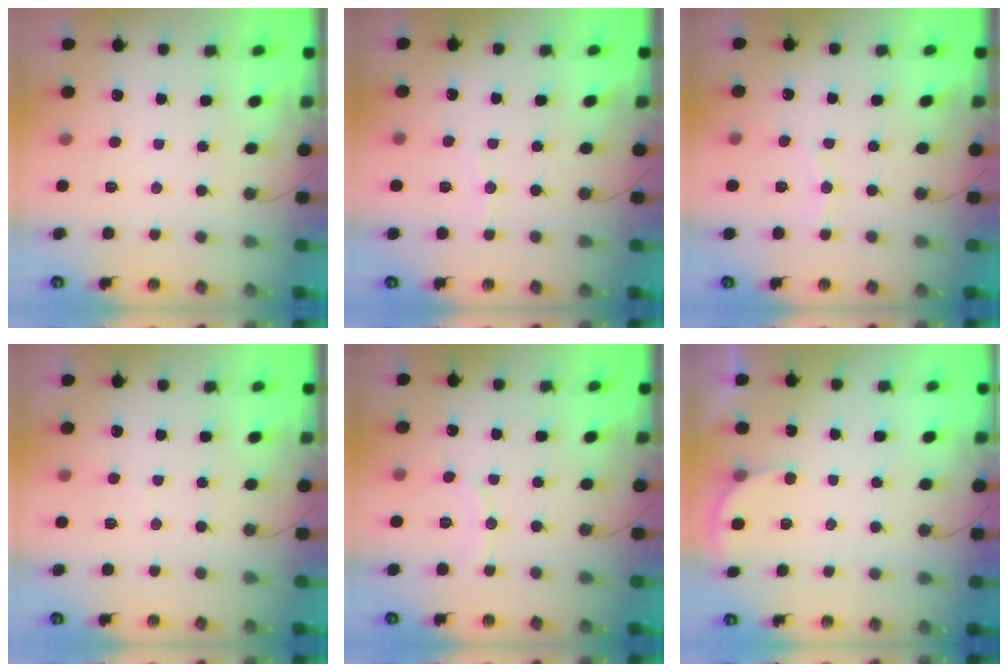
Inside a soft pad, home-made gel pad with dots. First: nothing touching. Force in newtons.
{"total": 5.3, "press": 5.2, "slide": 1.0}
{"total": 5.5, "press": 5.2, "slide": 1.6}
{"total": 2.5, "press": 2.5, "slide": 0.2}
{"total": 5.1, "press": 5.1, "slide": 0.6}
{"total": 2.5, "press": 2.5, "slide": 0.2}